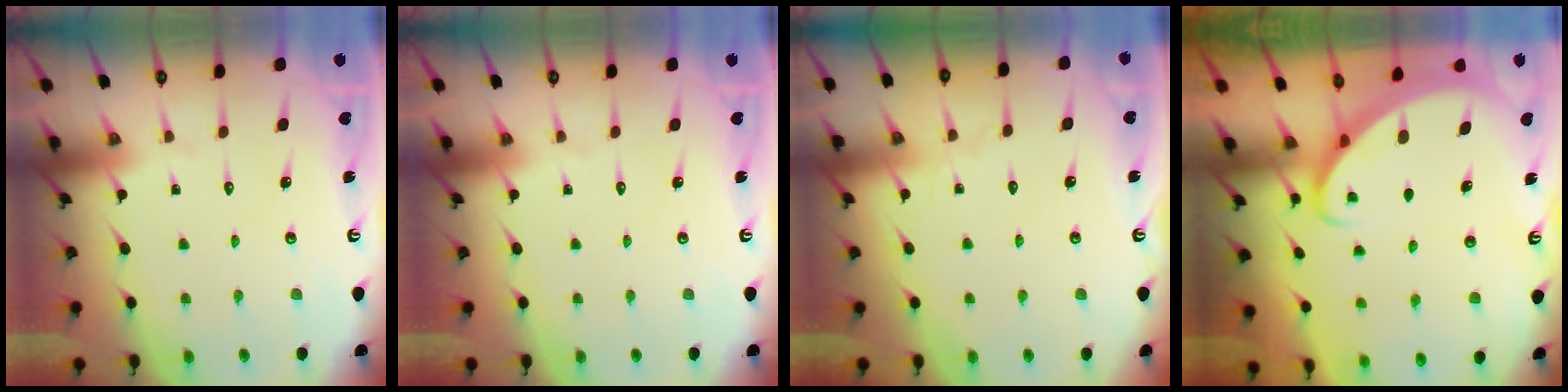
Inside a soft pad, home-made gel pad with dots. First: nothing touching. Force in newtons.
{"total": 0.0}
{"total": 2.6, "press": 2.6, "slide": 0.2}
{"total": 2.3, "press": 2.3, "slide": 0.3}